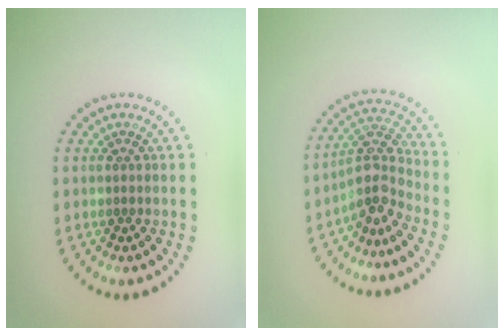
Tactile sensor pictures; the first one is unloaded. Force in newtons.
{"total": 3.8, "press": 2.8, "slide": 2.6}